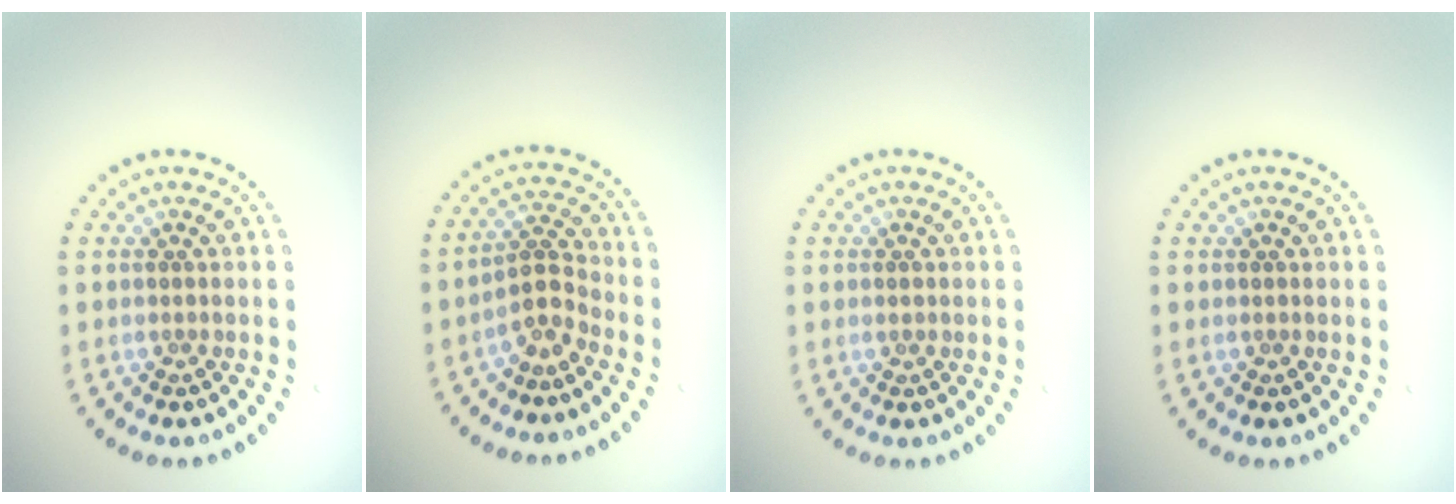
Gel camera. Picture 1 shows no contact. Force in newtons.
{"total": 2.5, "press": 1.9, "slide": 1.7}
{"total": 0.6, "press": 0.6, "slide": 0.2}
{"total": 0.0}